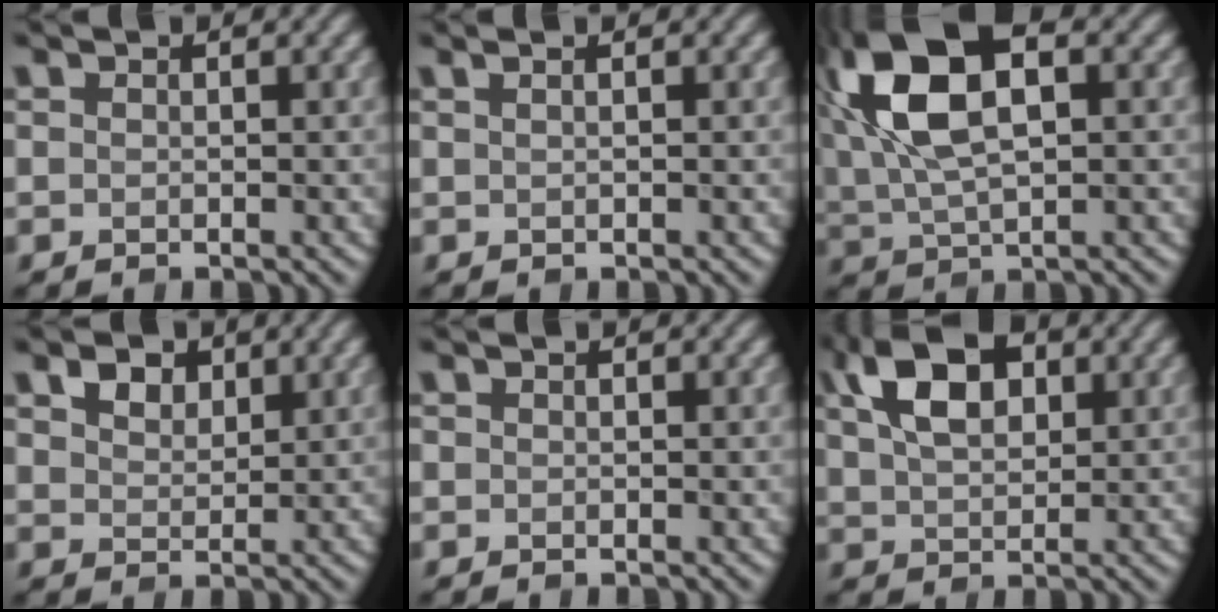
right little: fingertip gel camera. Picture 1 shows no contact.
{"total": 2.0, "force": [1.0, 1.0, 1.4], "torque": [-0.009, 0.005, -0.005]}
{"total": 11.1, "force": [3.2, 6.0, 8.8], "torque": [-0.184, 0.017, 0.055]}
{"total": 2.4, "force": [1.6, 1.5, 1.0], "torque": [-0.026, 0.002, 0.027]}
{"total": 0.0}
{"total": 6.9, "force": [2.9, 4.1, 4.7], "torque": [-0.101, 0.014, 0.049]}